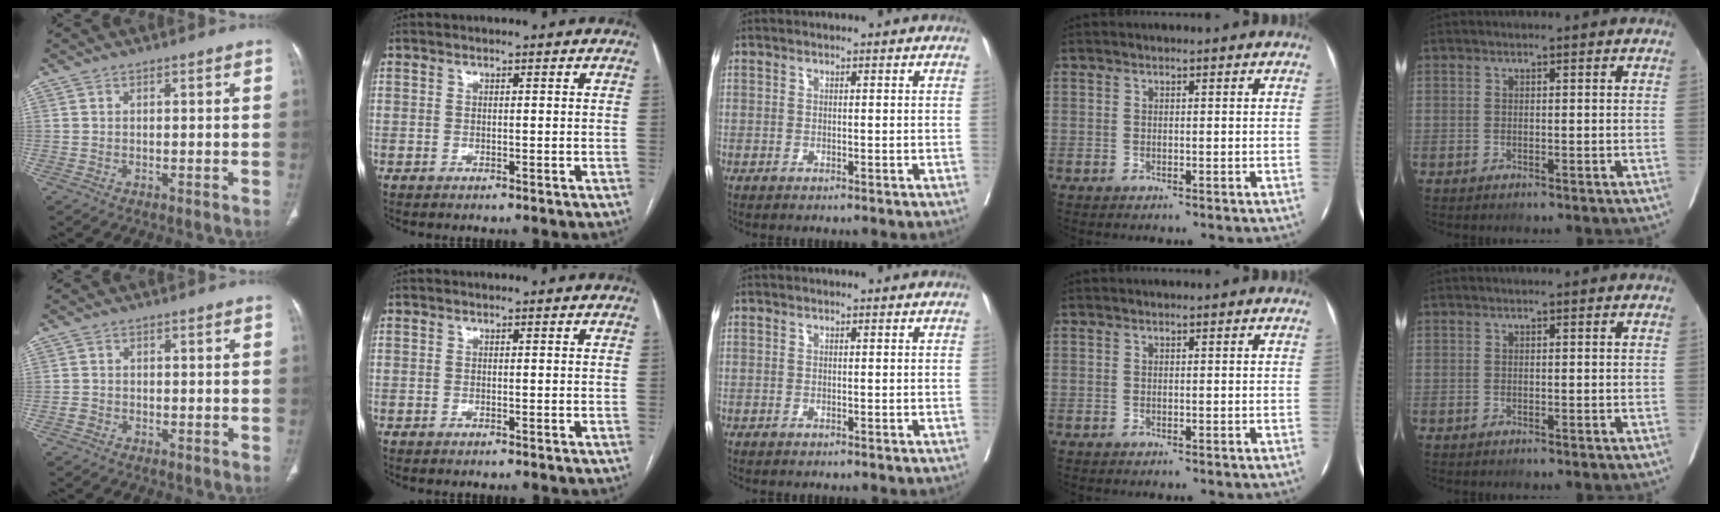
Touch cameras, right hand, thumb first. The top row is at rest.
{"thumb": {"total": 1.2, "force": [-0.7, 0.9, 0.2], "torque": [-0.006, 0.002, -0.019]}}